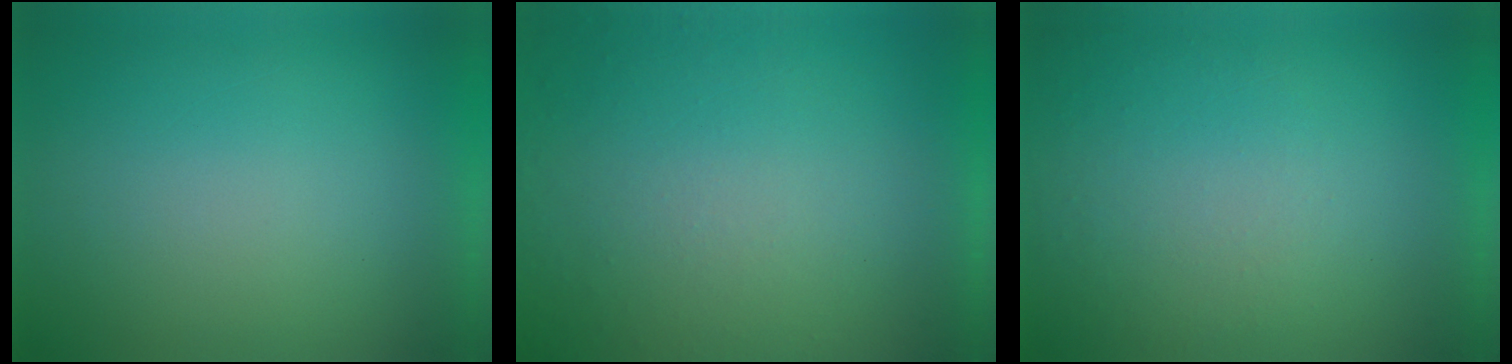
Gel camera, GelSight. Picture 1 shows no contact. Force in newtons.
{"total": 8.7}
{"total": 1.0}